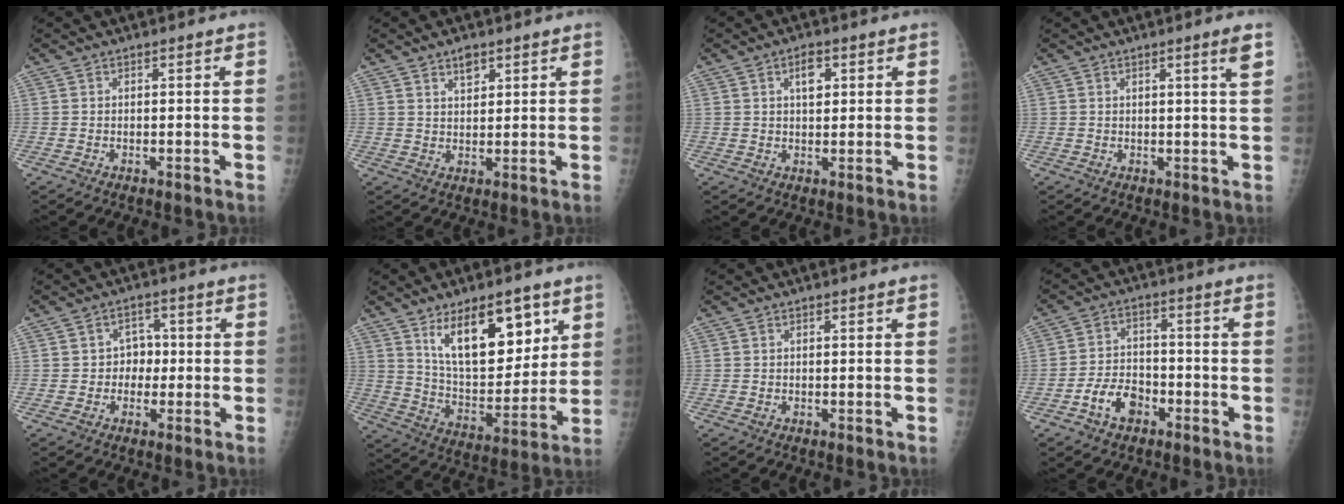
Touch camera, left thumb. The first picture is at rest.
{"total": 3.6, "force": [2.3, 1.8, 1.9], "torque": [-0.019, -0.016, 0.042]}
{"total": 4.0, "force": [1.6, 2.2, 2.9], "torque": [-0.035, -0.003, 0.024]}
{"total": 2.8, "force": [1.4, -0.5, 2.3], "torque": [-0.035, -0.011, 0.022]}
{"total": 4.3, "force": [-0.2, 3.8, 2.0], "torque": [0.003, 0.011, -0.012]}
{"total": 17.9, "force": [9.0, 8.5, 13.0], "torque": [-0.155, -0.052, 0.165]}
{"total": 0.0}
{"total": 7.2, "force": [-3.6, 4.8, 3.9], "torque": [-0.059, 0.030, -0.064]}